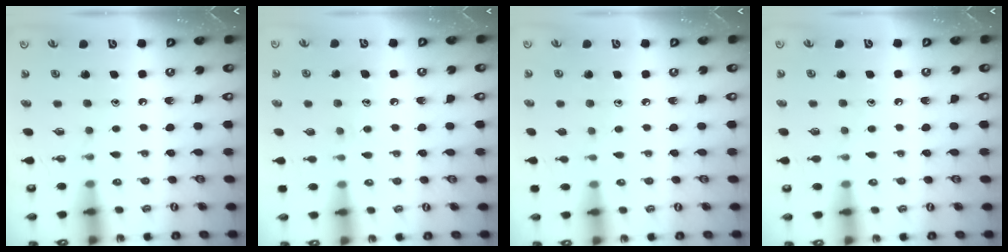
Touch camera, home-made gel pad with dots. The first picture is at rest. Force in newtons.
{"total": 6.8, "press": 6.8, "slide": 0.3}
{"total": 3.6, "press": 3.5, "slide": 0.4}
{"total": 4.8, "press": 4.7, "slide": 0.5}